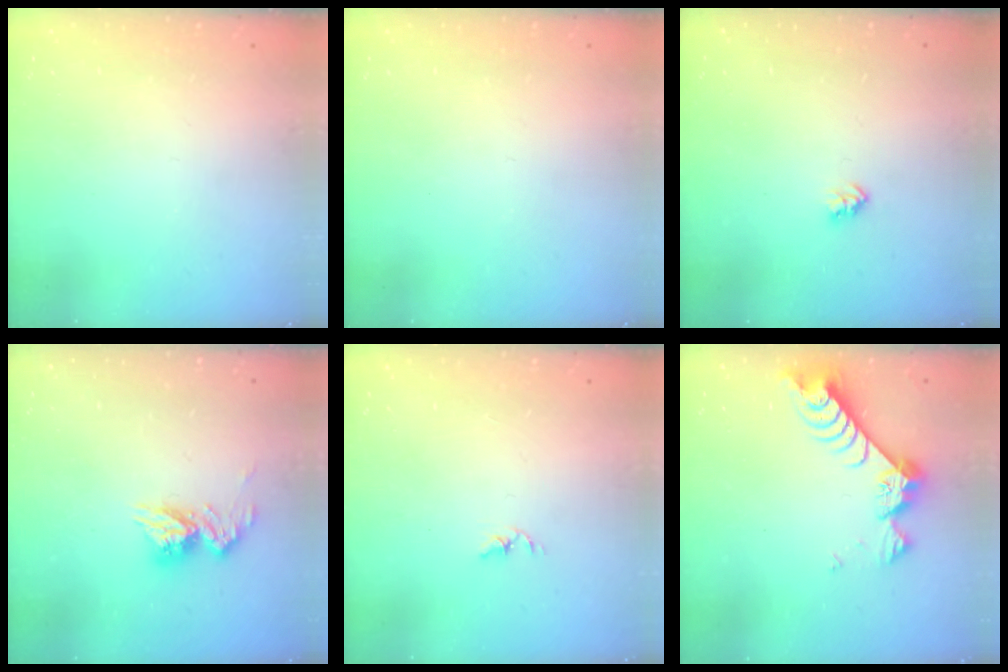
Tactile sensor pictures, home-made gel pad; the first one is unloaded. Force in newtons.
{"total": 0.0}
{"total": 2.6, "press": 2.6, "slide": 0.4}
{"total": 10.7, "press": 10.7, "slide": 1.0}
{"total": 1.8, "press": 1.7, "slide": 0.3}
{"total": 8.8, "press": 8.8, "slide": 0.8}